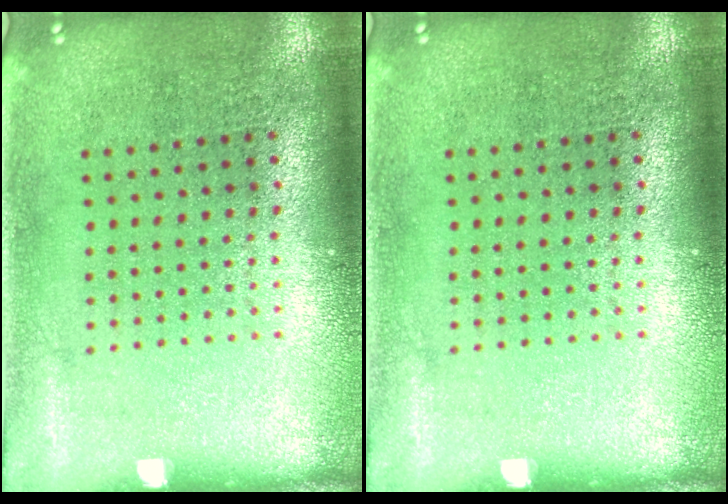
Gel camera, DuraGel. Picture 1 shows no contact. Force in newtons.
{"total": 0.0}